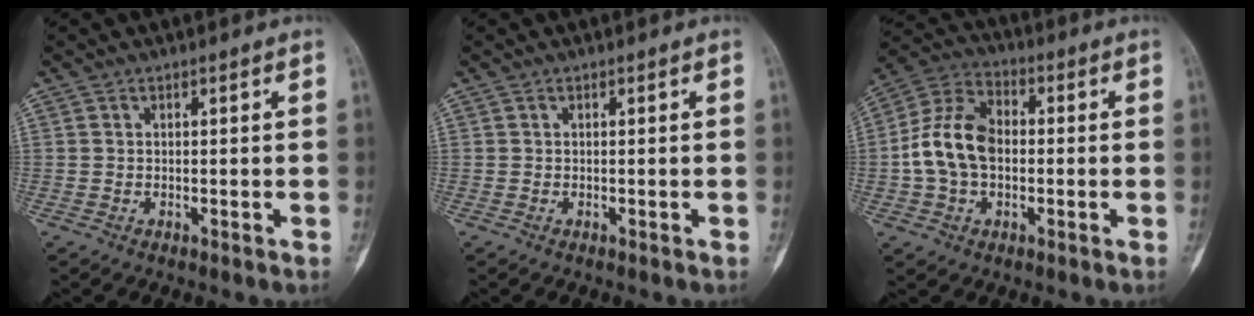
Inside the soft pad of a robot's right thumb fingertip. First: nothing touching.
{"total": 0.0}
{"total": 12.7, "force": [-0.8, 8.8, 9.1], "torque": [-0.160, 0.032, -0.023]}